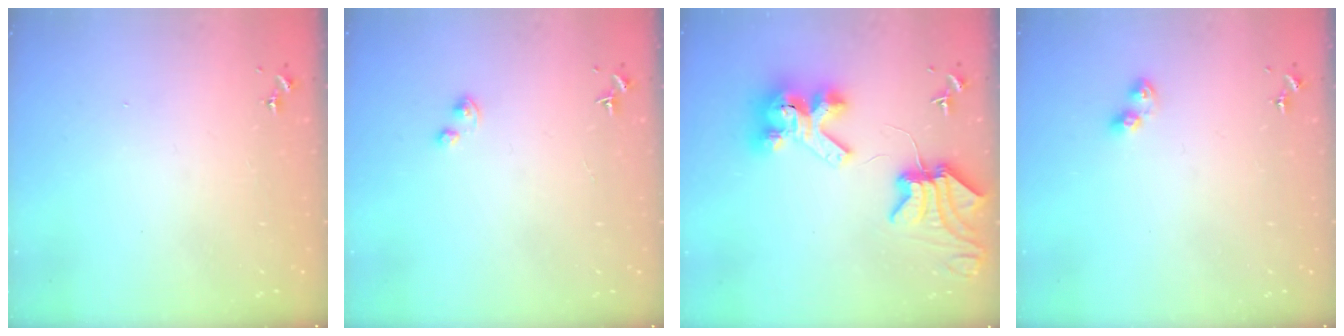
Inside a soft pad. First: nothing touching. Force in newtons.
{"total": 1.6, "press": 1.5, "slide": 0.3}
{"total": 10.2, "press": 10.1, "slide": 1.5}
{"total": 5.3, "press": 5.2, "slide": 0.6}